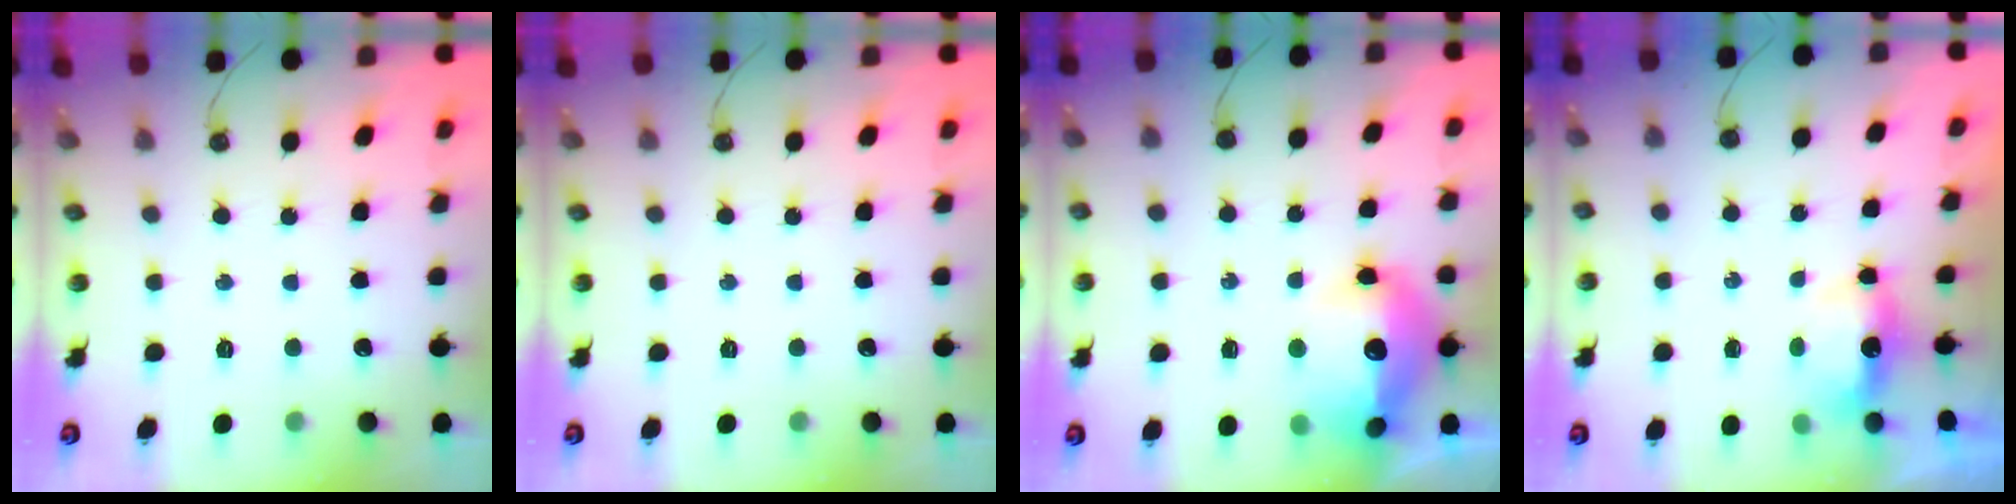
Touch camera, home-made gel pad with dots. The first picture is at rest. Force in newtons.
{"total": 0.0}
{"total": 18.2, "press": 18.1, "slide": 1.7}
{"total": 4.6, "press": 4.6, "slide": 0.5}